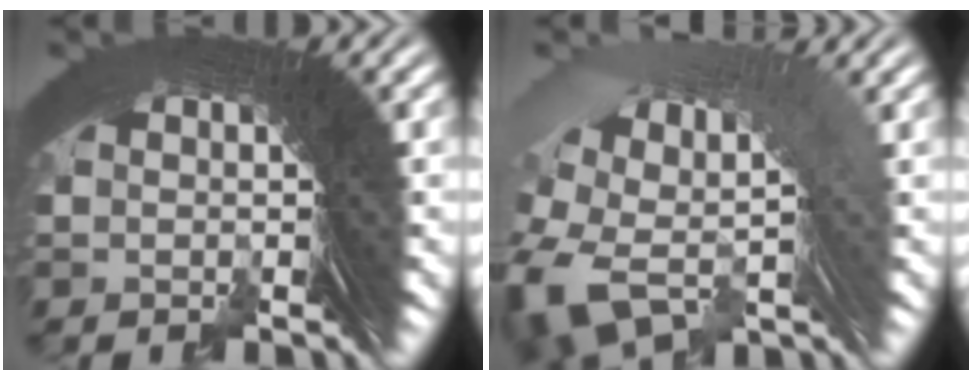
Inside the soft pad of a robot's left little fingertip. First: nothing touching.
{"total": 6.9, "force": [-1.3, 5.0, 4.6], "torque": [-0.103, -0.027, -0.011]}